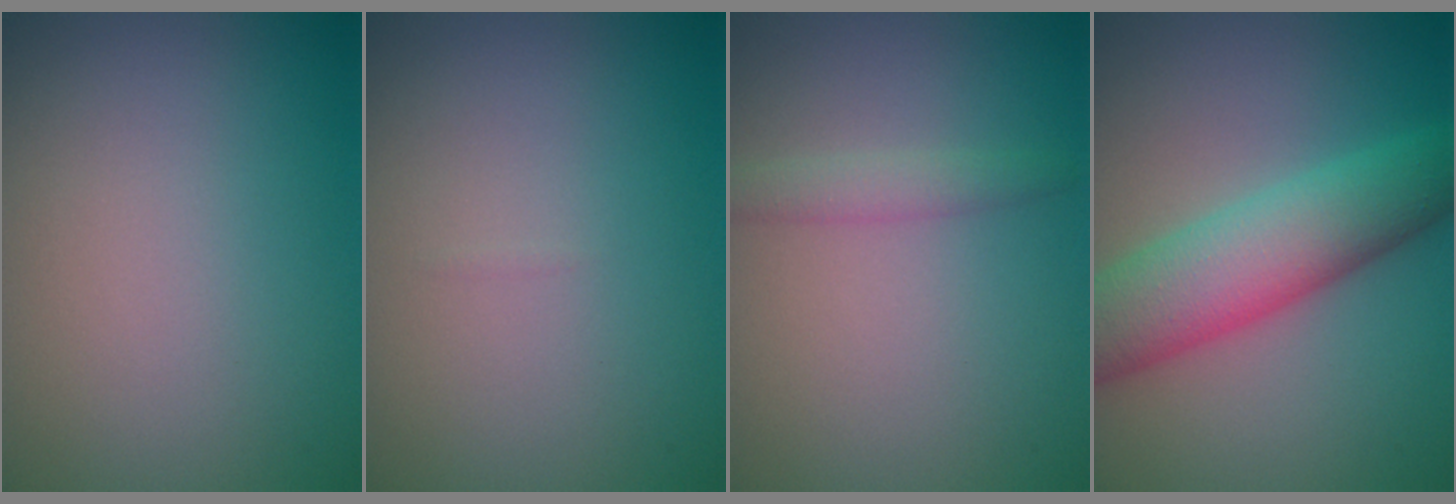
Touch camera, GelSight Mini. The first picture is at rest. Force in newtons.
{"total": 0.0}
{"total": 1.5, "press": 1.5, "slide": 0.0}
{"total": 7.6, "press": 7.6, "slide": 0.1}